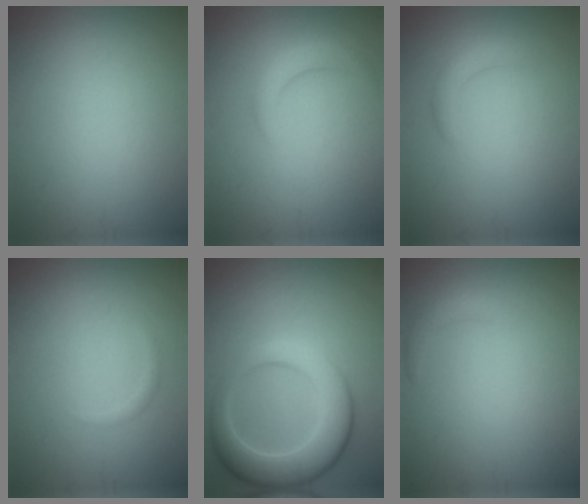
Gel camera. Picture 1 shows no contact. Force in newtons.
{"total": 2.2, "press": 2.2, "slide": 0.3}
{"total": 1.6, "press": 1.6, "slide": 0.1}
{"total": 0.7, "press": 0.7, "slide": 0.0}
{"total": 6.8, "press": 6.8, "slide": 0.5}
{"total": 1.2, "press": 1.2, "slide": 0.2}